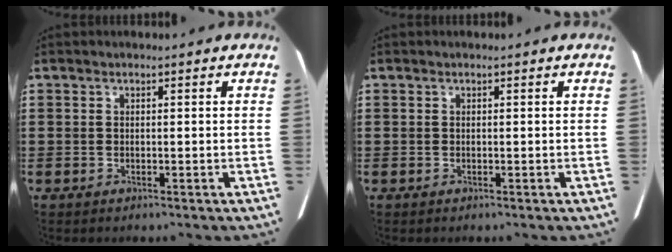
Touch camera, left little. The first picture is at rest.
{"total": 0.0}